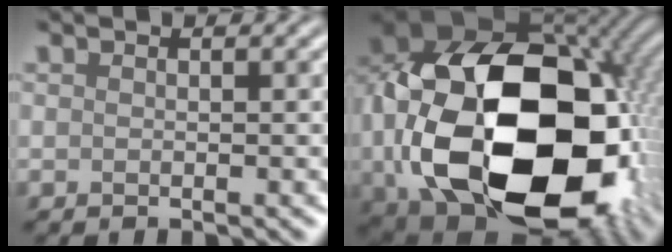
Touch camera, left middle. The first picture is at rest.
{"total": 21.8, "force": [-1.1, 14.9, 15.9], "torque": [-0.371, -0.046, 0.012]}